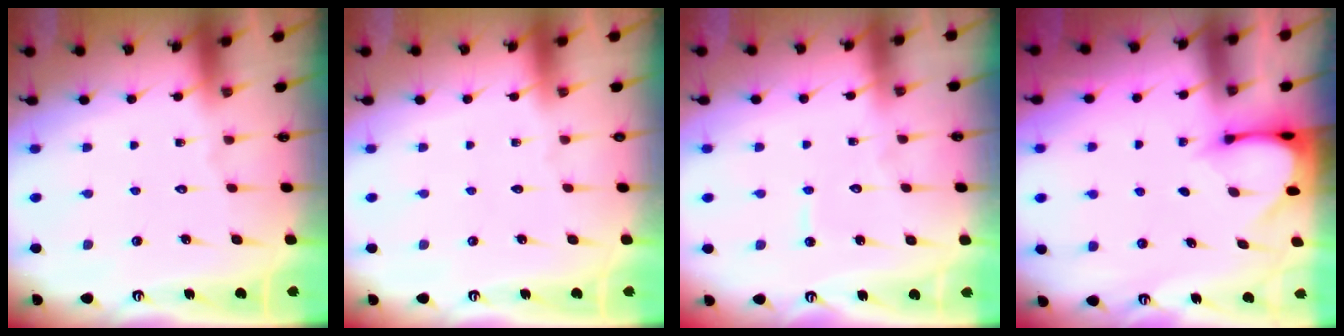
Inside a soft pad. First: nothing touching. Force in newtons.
{"total": 0.0}
{"total": 4.6, "press": 4.6, "slide": 0.2}
{"total": 3.2, "press": 3.2, "slide": 0.3}